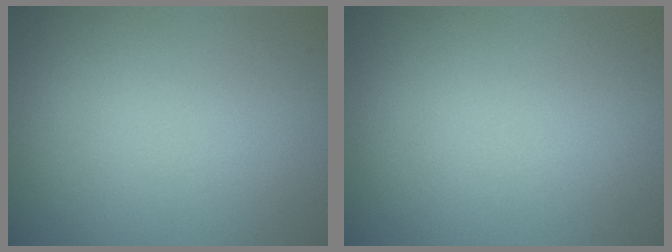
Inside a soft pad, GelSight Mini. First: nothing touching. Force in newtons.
{"total": 0.0}